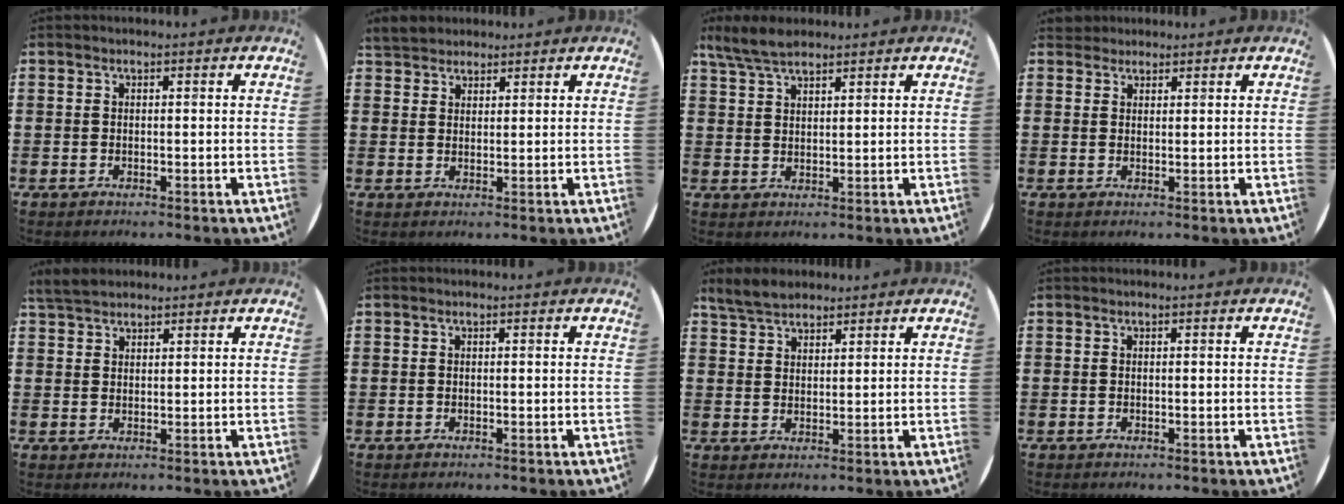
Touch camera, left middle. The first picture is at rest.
{"total": 3.3, "force": [3.1, 1.0, -0.1], "torque": [-0.007, 0.000, 0.061]}
{"total": 4.7, "force": [4.0, 1.4, 2.2], "torque": [-0.051, -0.002, 0.074]}
{"total": 1.9, "force": [1.8, 0.7, -0.1], "torque": [-0.002, 0.007, 0.036]}
{"total": 3.5, "force": [3.2, 1.1, 1.0], "torque": [-0.018, -0.002, 0.060]}
{"total": 0.0}
{"total": 4.2, "force": [3.8, 1.4, 1.0], "torque": [-0.028, -0.002, 0.074]}
{"total": 0.0}